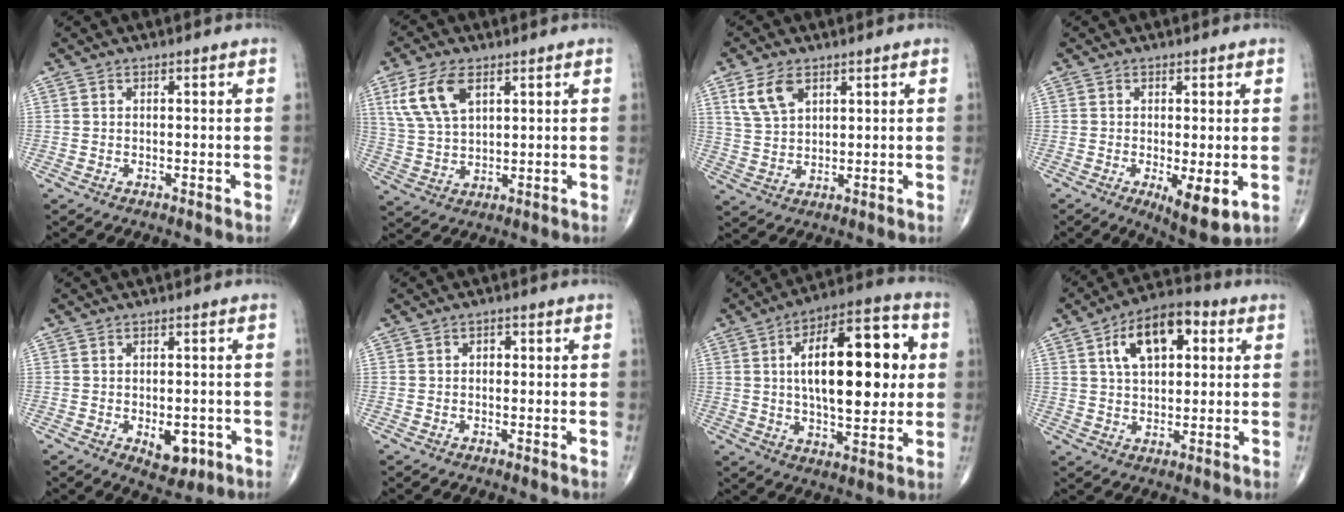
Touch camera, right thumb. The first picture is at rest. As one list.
[{"total": 9.7, "force": [4.3, 4.9, 7.2], "torque": [-0.147, -0.008, 0.091]}, {"total": 6.8, "force": [3.4, 3.9, 4.4], "torque": [-0.079, -0.009, 0.075]}, {"total": 7.2, "force": [-1.7, 2.2, 6.6], "torque": [-0.104, -0.023, -0.022]}, {"total": 5.8, "force": [-1.7, 3.3, 4.4], "torque": [-0.042, 0.002, -0.013]}, {"total": 1.3, "force": [0.2, 1.0, 0.7], "torque": [-0.004, 0.002, -0.001]}, {"total": 22.3, "force": [3.5, 9.7, 19.8], "torque": [-0.277, 0.008, 0.048]}, {"total": 13.0, "force": [4.2, 6.9, 10.1], "torque": [-0.149, 0.011, 0.062]}]